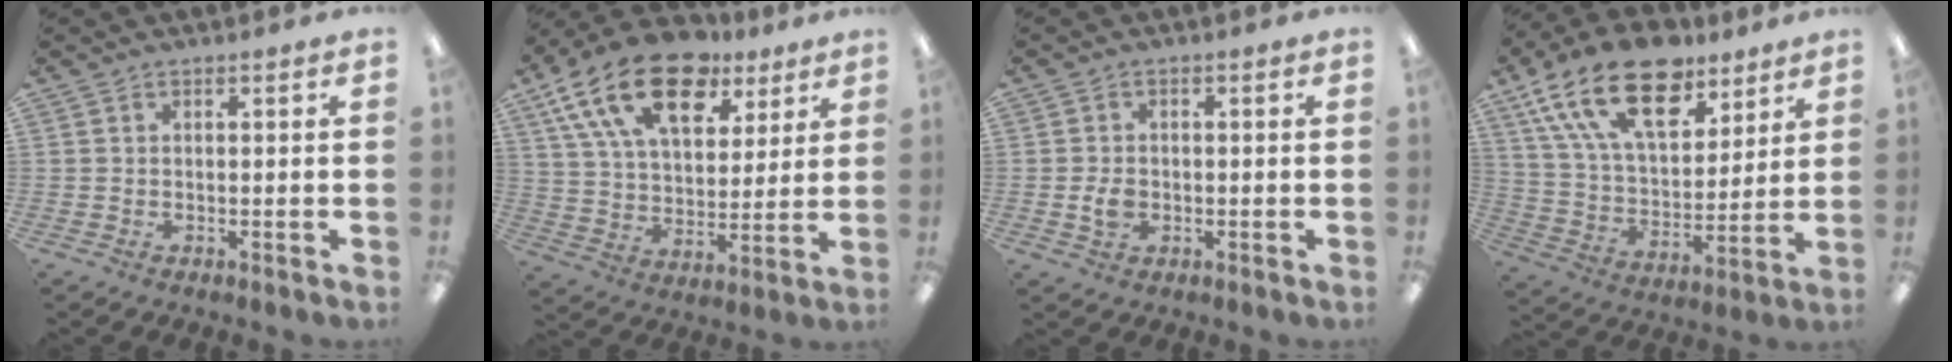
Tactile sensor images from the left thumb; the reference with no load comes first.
{"total": 21.1, "force": [12.5, 11.4, 12.7], "torque": [-0.225, -0.051, 0.225]}
{"total": 3.7, "force": [-0.6, 2.7, 2.4], "torque": [-0.048, 0.004, -0.013]}
{"total": 21.9, "force": [13.7, 11.0, 13.1], "torque": [-0.243, -0.065, 0.245]}